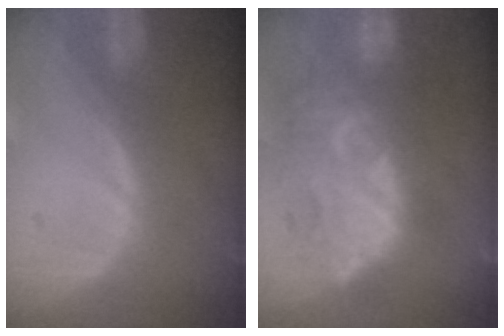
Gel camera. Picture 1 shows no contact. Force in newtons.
{"total": 11.2, "press": 11.0, "slide": 2.0}